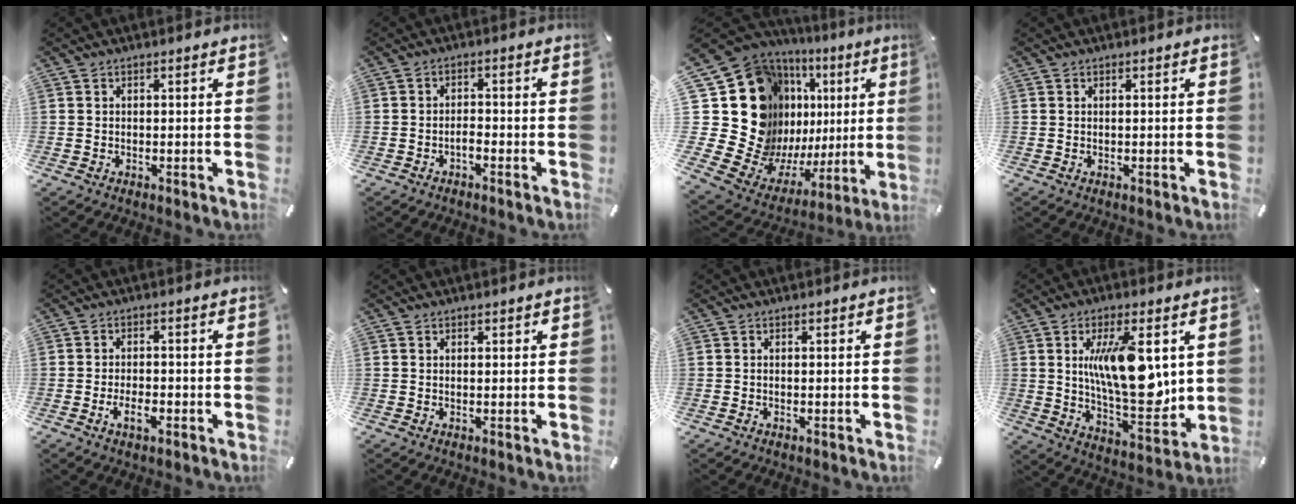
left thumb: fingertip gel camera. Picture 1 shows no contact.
{"total": 2.2, "force": [-1.3, 1.0, 1.3], "torque": [-0.026, 0.008, -0.026]}
{"total": 30.6, "force": [6.5, 21.5, 20.8], "torque": [-0.324, -0.101, 0.182]}
{"total": 0.0}
{"total": 4.5, "force": [-2.0, 2.0, 3.5], "torque": [-0.068, 0.005, -0.038]}
{"total": 0.6, "force": [0.4, 0.4, 0.1], "torque": [-0.003, 0.002, 0.008]}
{"total": 0.0}
{"total": 17.1, "force": [4.8, 6.8, 15.0], "torque": [-0.262, -0.032, 0.072]}